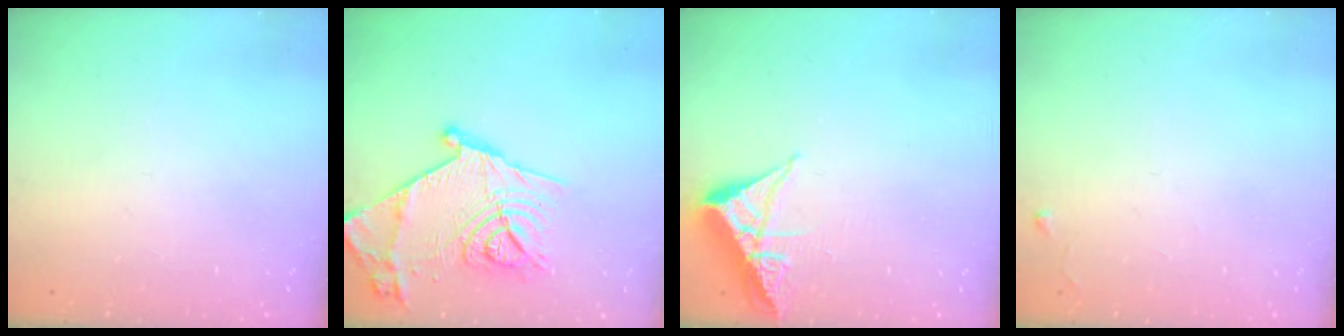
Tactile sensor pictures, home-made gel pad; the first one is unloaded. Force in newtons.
{"total": 22.3, "press": 22.3, "slide": 1.1}
{"total": 6.3, "press": 6.2, "slide": 0.9}
{"total": 3.3, "press": 3.3, "slide": 0.5}